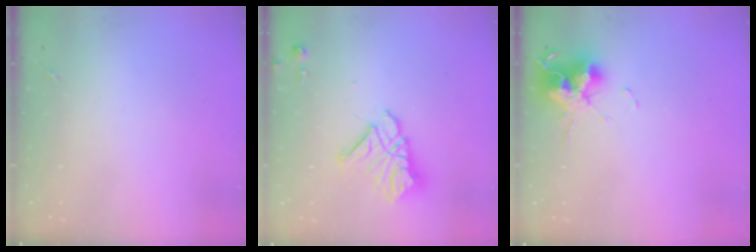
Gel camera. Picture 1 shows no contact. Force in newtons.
{"total": 14.4, "press": 14.3, "slide": 1.4}
{"total": 14.3, "press": 14.2, "slide": 1.4}